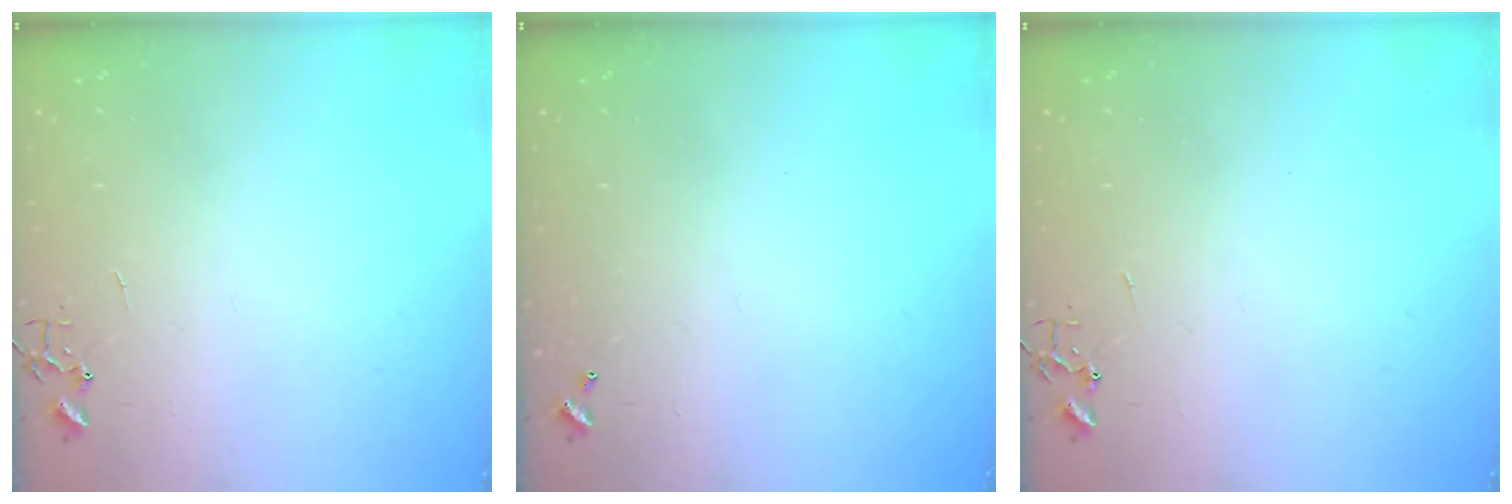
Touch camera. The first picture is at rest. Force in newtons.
{"total": 0.0}
{"total": 0.0}